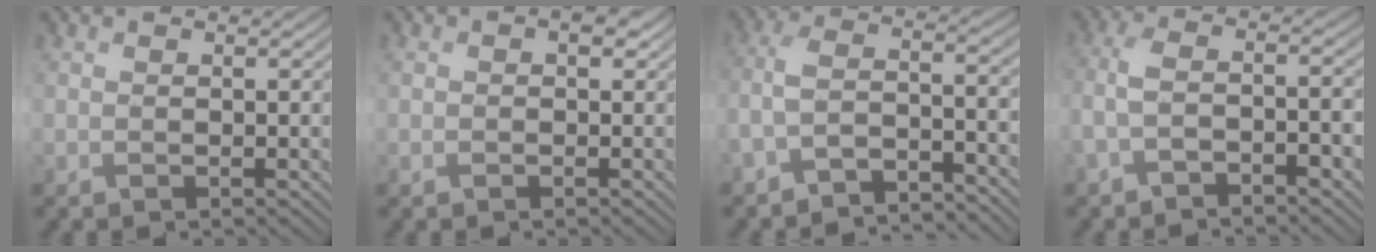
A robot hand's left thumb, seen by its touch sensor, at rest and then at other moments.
{"total": 1.5, "force": [0.1, 0.9, 1.2], "torque": [-0.015, 0.001, 0.000]}
{"total": 5.8, "force": [-4.7, 1.5, 3.2], "torque": [-0.069, 0.003, -0.098]}
{"total": 4.8, "force": [-2.6, 1.6, 3.7], "torque": [-0.087, 0.000, -0.059]}